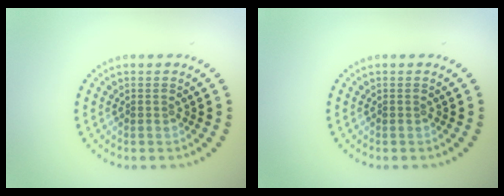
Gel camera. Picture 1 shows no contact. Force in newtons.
{"total": 0.0}